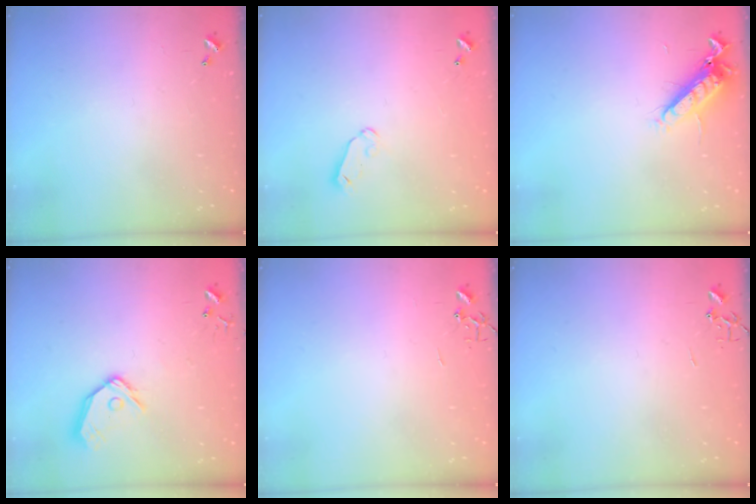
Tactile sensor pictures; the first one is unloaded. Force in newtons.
{"total": 5.9, "press": 5.9, "slide": 0.6}
{"total": 13.5, "press": 13.3, "slide": 1.9}
{"total": 12.7, "press": 12.5, "slide": 2.0}
{"total": 0.0}
{"total": 0.0}